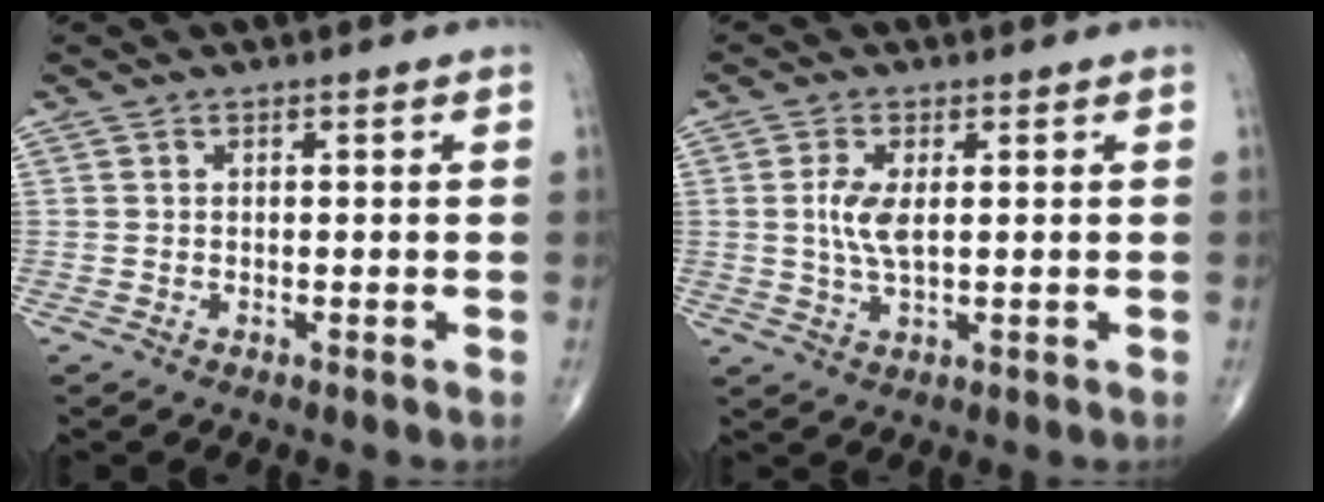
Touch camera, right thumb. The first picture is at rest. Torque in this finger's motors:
{"motor_torque": [-0.16, 0.17, 0.56, 0.08, 0.04]}